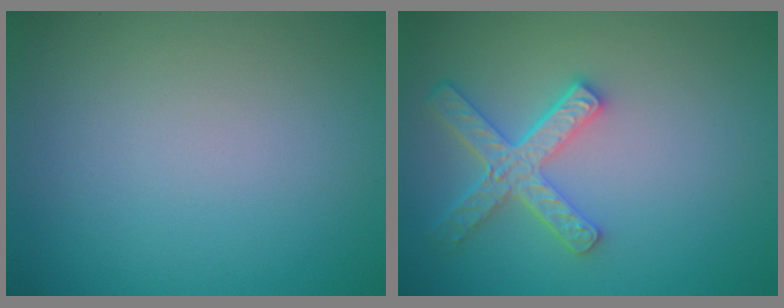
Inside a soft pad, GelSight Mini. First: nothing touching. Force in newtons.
{"total": 4.3, "press": 3.5, "slide": 2.5}